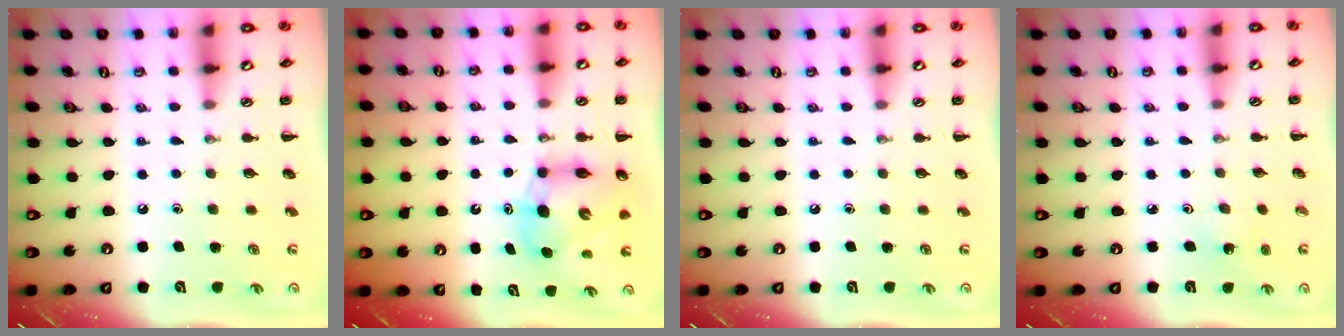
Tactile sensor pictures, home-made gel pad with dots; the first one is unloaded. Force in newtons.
{"total": 7.4, "press": 7.1, "slide": 2.2}
{"total": 0.0}
{"total": 2.1, "press": 2.0, "slide": 0.7}